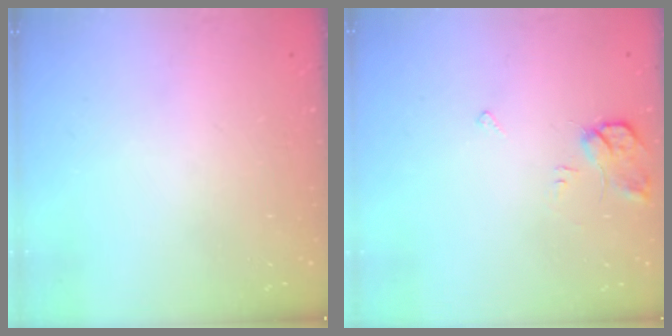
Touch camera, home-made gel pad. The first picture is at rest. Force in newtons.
{"total": 5.5, "press": 5.5, "slide": 0.6}